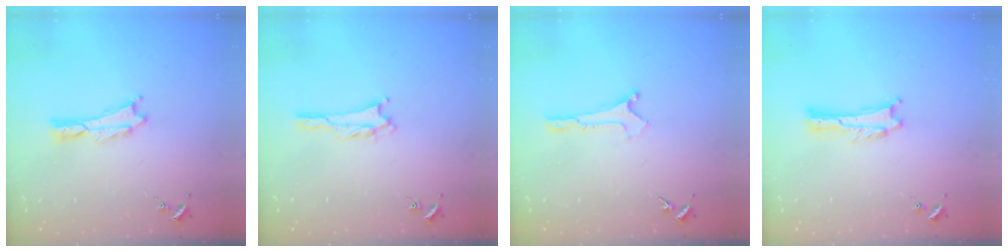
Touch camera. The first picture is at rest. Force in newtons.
{"total": 2.1, "press": 2.1, "slide": 0.3}
{"total": 0.0}
{"total": 0.0}